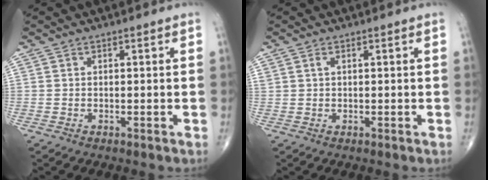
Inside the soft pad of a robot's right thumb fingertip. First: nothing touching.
{"total": 0.7, "force": [0.4, 0.3, 0.5], "torque": [-0.012, 0.006, 0.008]}